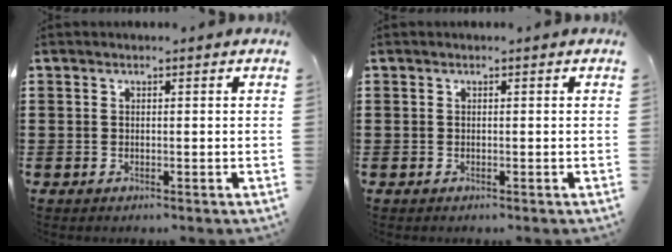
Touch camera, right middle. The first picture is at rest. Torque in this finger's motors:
{"motor_torque": [-0.13, -0.39, 0.03, -0.01]}